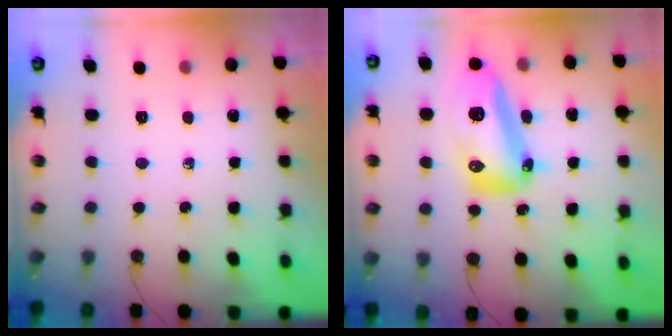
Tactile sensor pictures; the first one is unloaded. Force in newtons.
{"total": 22.1, "press": 19.5, "slide": 10.5}